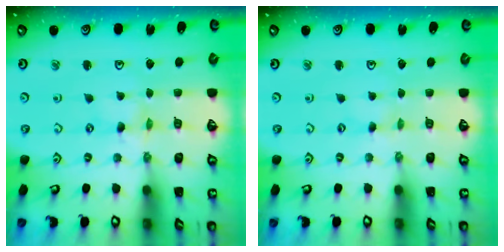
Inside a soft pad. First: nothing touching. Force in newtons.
{"total": 0.0}